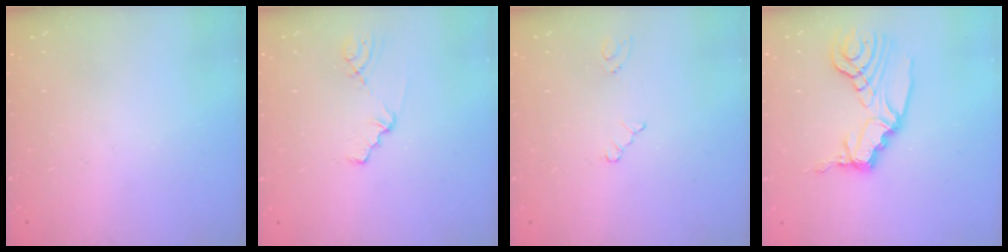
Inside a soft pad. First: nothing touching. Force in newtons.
{"total": 1.6, "press": 1.6, "slide": 0.3}
{"total": 3.2, "press": 3.2, "slide": 0.4}
{"total": 10.4, "press": 10.3, "slide": 0.9}